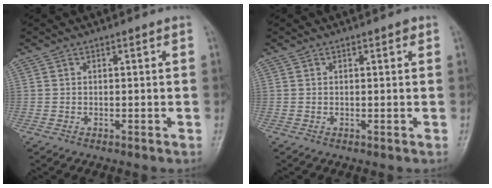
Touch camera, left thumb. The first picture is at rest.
{"total": 0.9, "force": [0.5, 0.3, 0.7], "torque": [-0.008, 0.000, 0.005]}